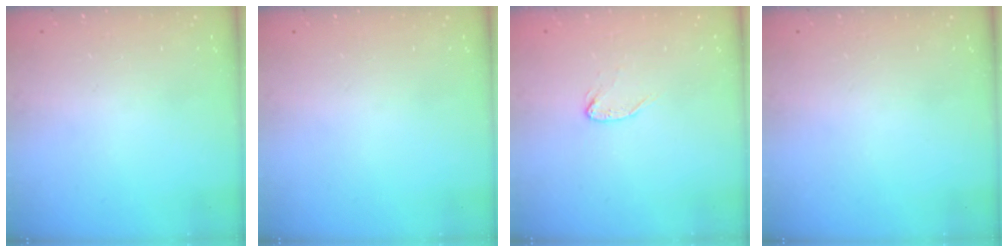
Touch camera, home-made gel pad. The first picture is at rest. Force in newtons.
{"total": 0.0}
{"total": 3.8, "press": 3.8, "slide": 0.3}
{"total": 0.0}